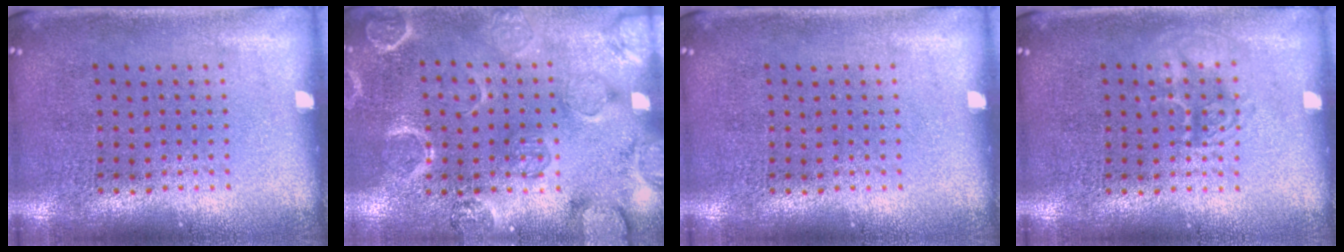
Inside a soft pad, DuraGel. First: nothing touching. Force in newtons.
{"total": 2.4, "press": 2.3, "slide": 0.6}
{"total": 0.0}
{"total": 1.8, "press": 1.7, "slide": 0.2}